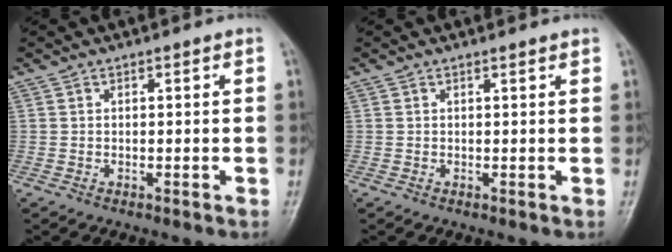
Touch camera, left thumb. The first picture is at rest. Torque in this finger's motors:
{"motor_torque": [-0.07, -0.01, -0.27, -0.23, 0.00]}